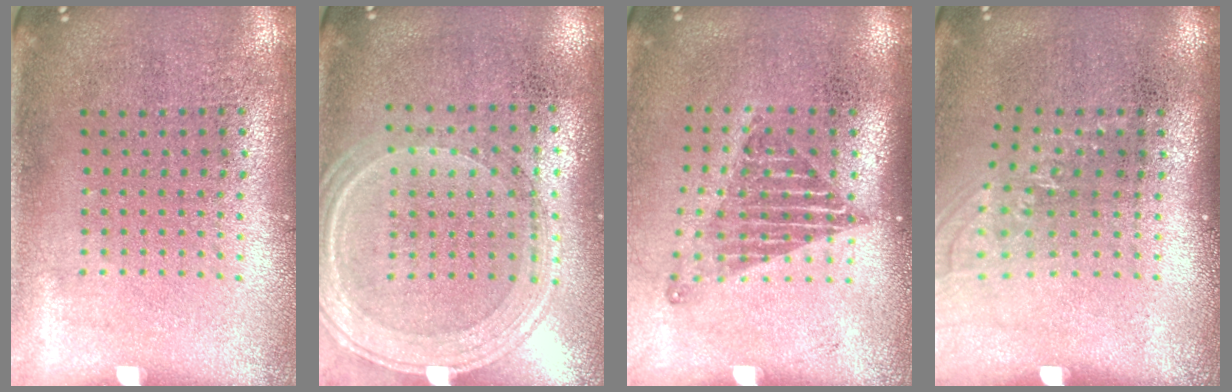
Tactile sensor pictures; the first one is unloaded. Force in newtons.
{"total": 1.2, "press": 1.1, "slide": 0.3}
{"total": 1.5, "press": 1.2, "slide": 0.9}
{"total": 1.1, "press": 0.9, "slide": 0.5}